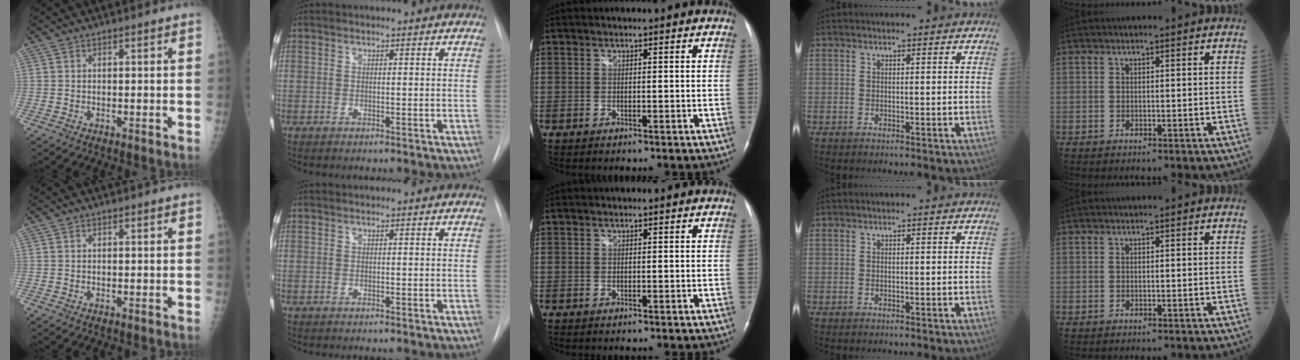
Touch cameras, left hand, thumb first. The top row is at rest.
{}